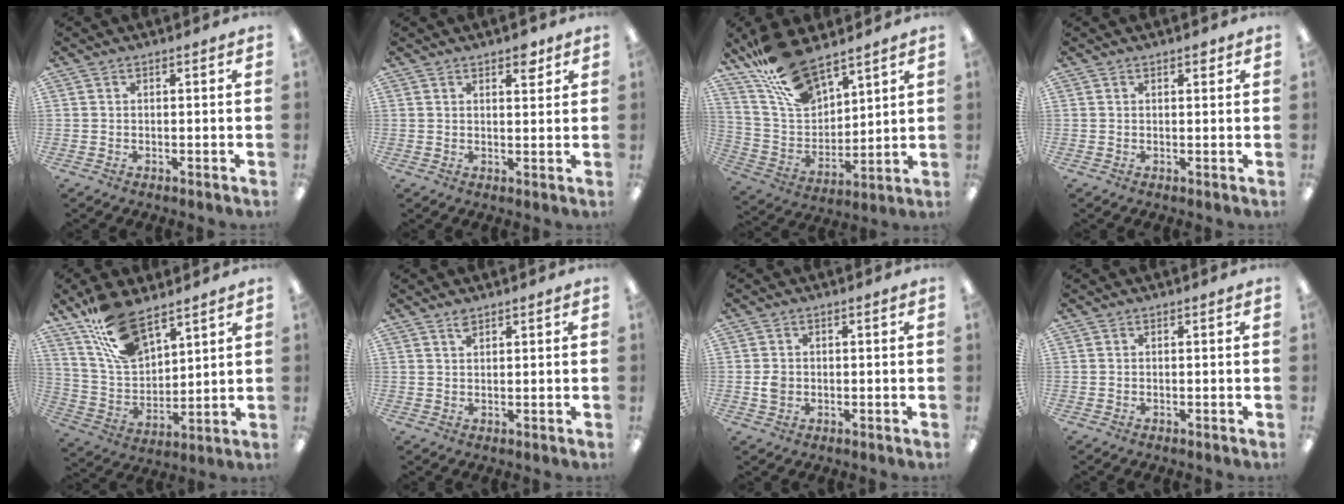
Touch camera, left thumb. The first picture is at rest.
{"total": 4.1, "force": [3.0, 1.7, 2.2], "torque": [-0.018, -0.015, 0.047]}
{"total": 17.4, "force": [13.6, 7.0, 8.2], "torque": [-0.180, -0.069, 0.250]}
{"total": 1.5, "force": [1.1, 0.6, 0.9], "torque": [-0.010, -0.002, 0.017]}
{"total": 15.7, "force": [10.9, 7.5, 8.4], "torque": [-0.171, -0.045, 0.205]}
{"total": 2.0, "force": [1.7, 0.7, 0.9], "torque": [-0.022, -0.002, 0.032]}
{"total": 2.6, "force": [-0.1, 2.1, 1.4], "torque": [-0.017, 0.002, -0.004]}
{"total": 0.0}